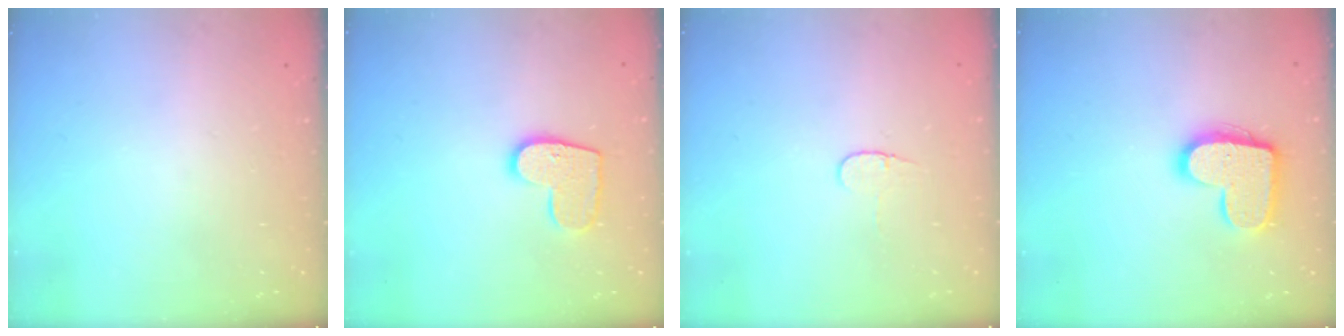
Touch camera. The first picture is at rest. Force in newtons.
{"total": 10.3, "press": 10.3, "slide": 0.4}
{"total": 3.7, "press": 3.6, "slide": 0.4}
{"total": 14.5, "press": 14.5, "slide": 0.8}